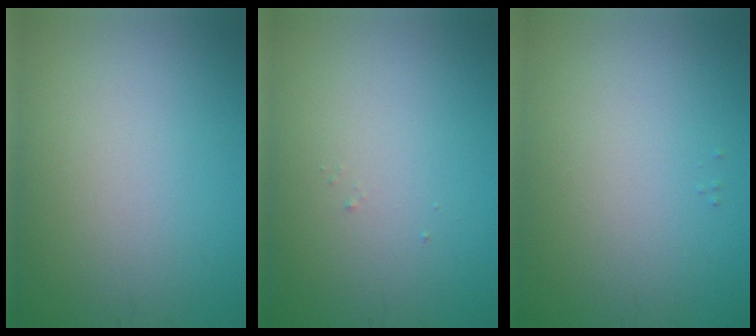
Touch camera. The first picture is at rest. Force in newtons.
{"total": 0.0}
{"total": 0.0}